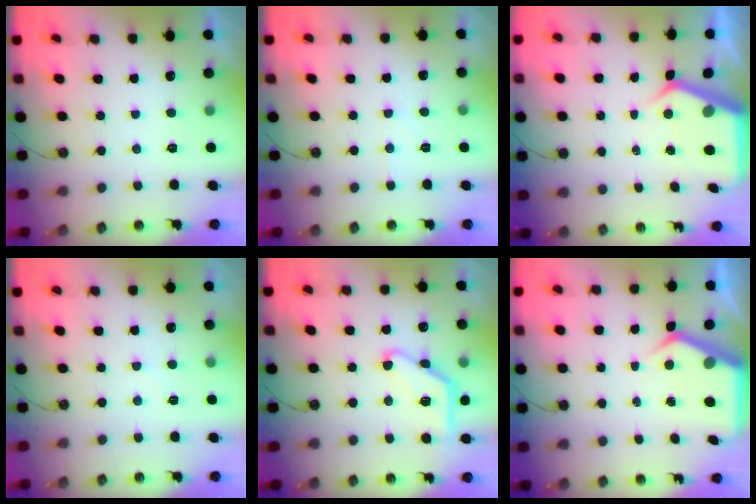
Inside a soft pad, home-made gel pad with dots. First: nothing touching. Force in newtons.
{"total": 4.3, "press": 4.3, "slide": 0.6}
{"total": 6.4, "press": 6.4, "slide": 0.6}
{"total": 3.2, "press": 3.1, "slide": 0.5}
{"total": 12.1, "press": 12.0, "slide": 0.6}
{"total": 6.0, "press": 6.0, "slide": 0.3}